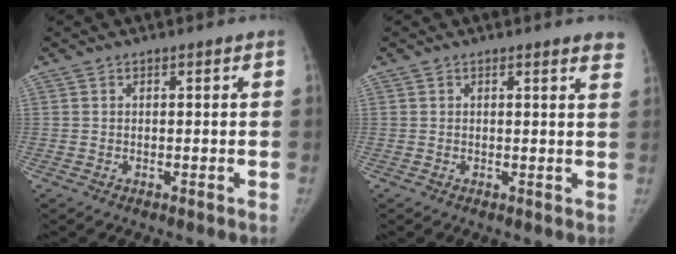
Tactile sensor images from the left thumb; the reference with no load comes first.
{"total": 3.9, "force": [3.3, 0.5, 1.9], "torque": [-0.011, -0.012, 0.022]}